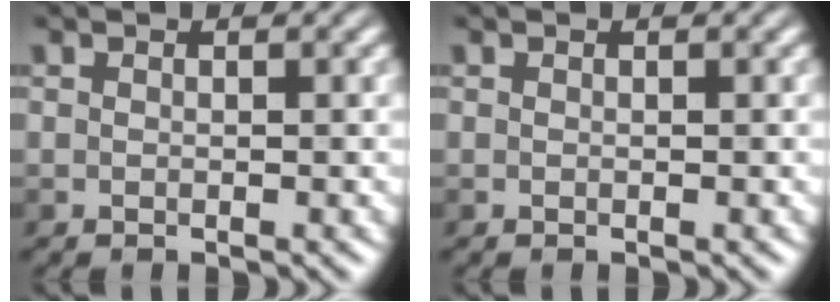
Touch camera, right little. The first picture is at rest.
{"total": 0.0}